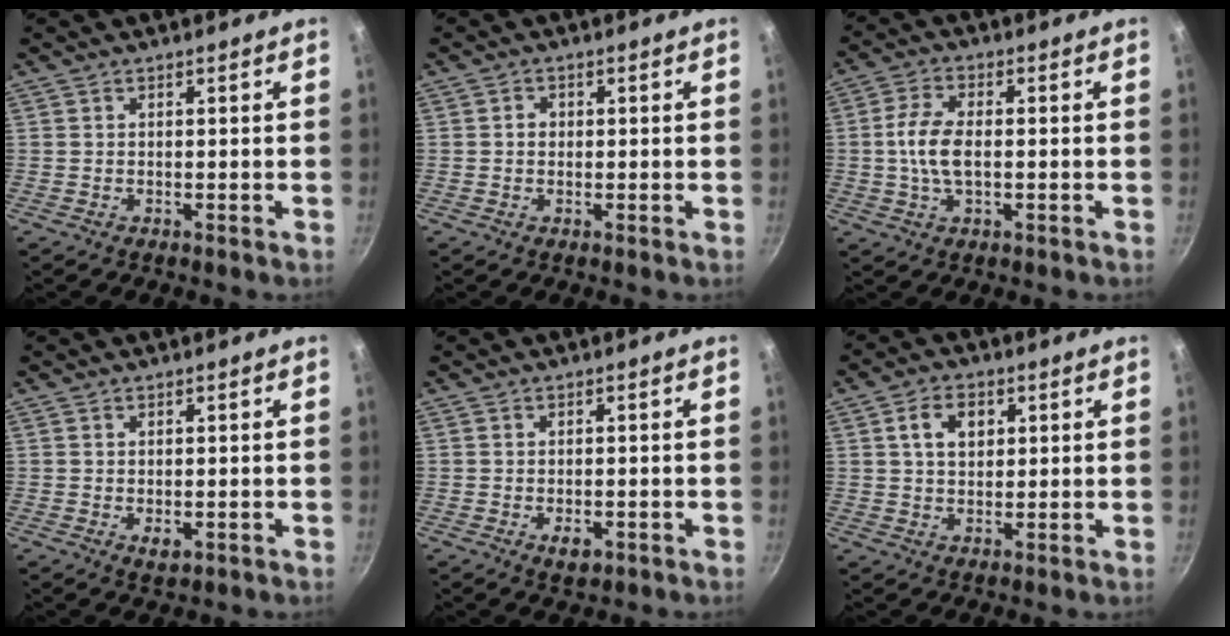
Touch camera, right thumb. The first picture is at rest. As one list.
[{"total": 1.3, "force": [-0.1, 1.1, 0.6], "torque": [-0.007, 0.004, -0.003]}, {"total": 7.5, "force": [-0.4, 4.0, 6.3], "torque": [-0.127, 0.012, -0.012]}, {"total": 2.1, "force": [-0.2, 1.3, 1.6], "torque": [-0.026, -0.007, -0.002]}, {"total": 3.0, "force": [-1.0, 1.7, 2.2], "torque": [-0.031, -0.001, -0.011]}, {"total": 6.0, "force": [1.9, 4.2, 3.9], "torque": [-0.050, 0.001, 0.031]}]